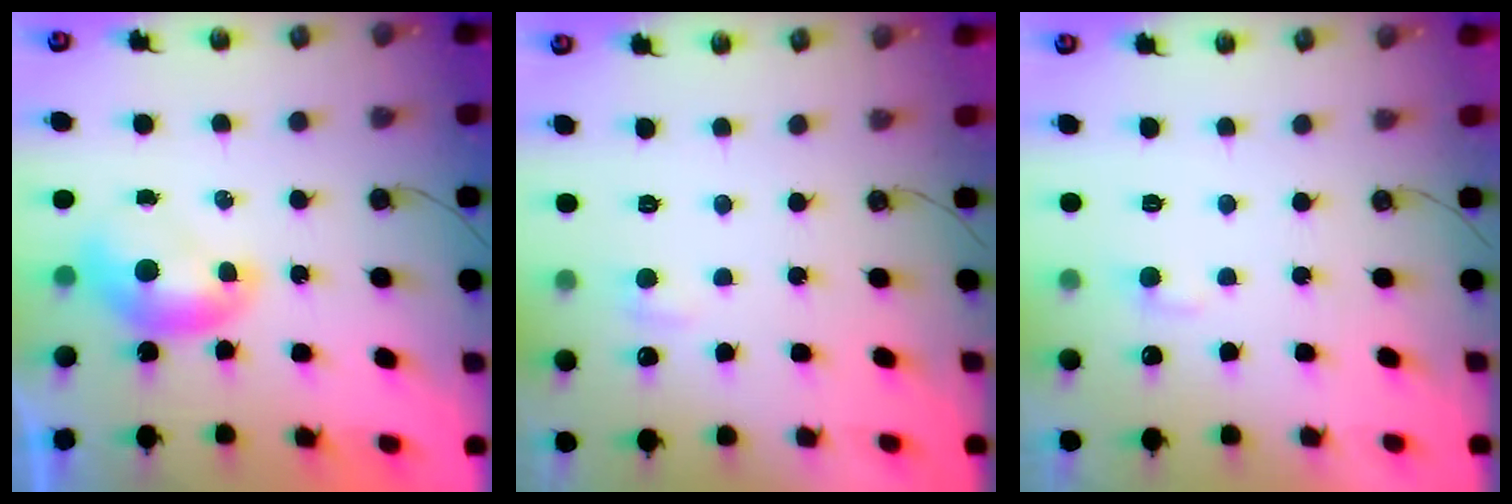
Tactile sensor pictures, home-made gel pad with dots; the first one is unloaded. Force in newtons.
{"total": 1.5, "press": 1.4, "slide": 0.5}
{"total": 2.8, "press": 2.8, "slide": 0.5}